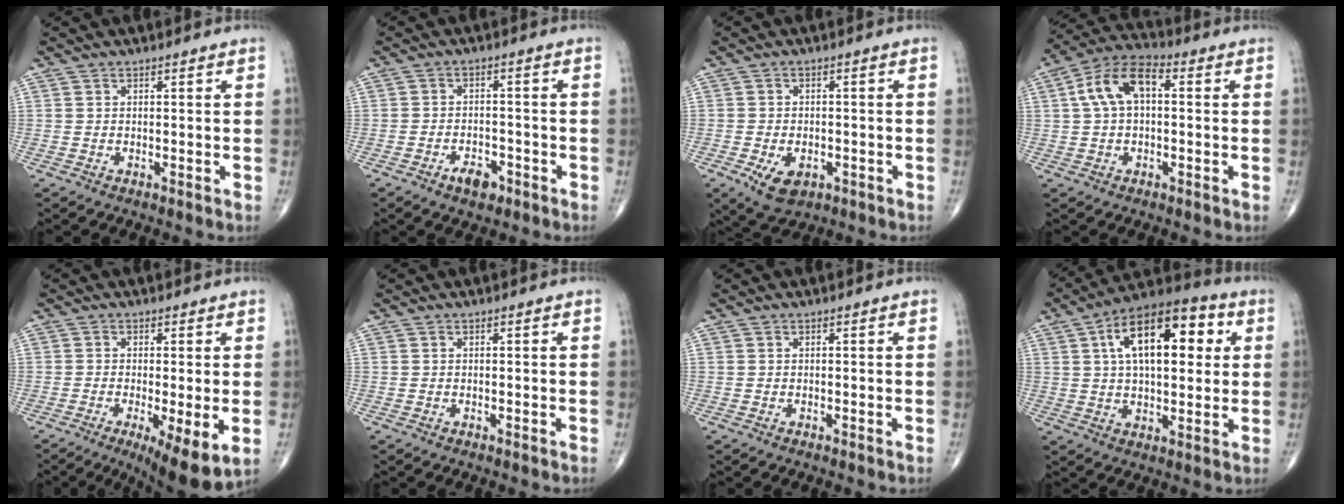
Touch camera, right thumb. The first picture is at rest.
{"total": 4.4, "force": [-2.7, 2.4, 2.6], "torque": [-0.031, 0.016, -0.043]}
{"total": 6.2, "force": [-2.5, 3.9, 4.2], "torque": [-0.066, 0.002, -0.033]}
{"total": 10.1, "force": [1.5, 5.5, 8.2], "torque": [-0.158, 0.033, 0.017]}
{"total": 10.2, "force": [-3.2, 2.7, 9.2], "torque": [-0.146, -0.022, -0.048]}
{"total": 0.0}
{"total": 0.0}
{"total": 18.8, "force": [5.0, 9.1, 15.6], "torque": [-0.221, 0.017, 0.070]}